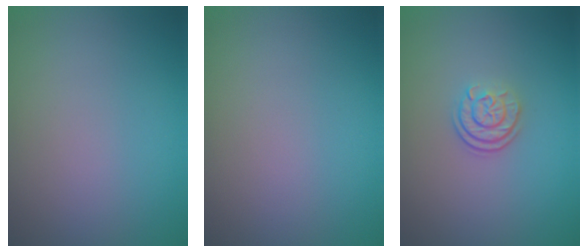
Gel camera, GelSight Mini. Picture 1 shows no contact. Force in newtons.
{"total": 0.0}
{"total": 2.4, "press": 1.8, "slide": 1.5}